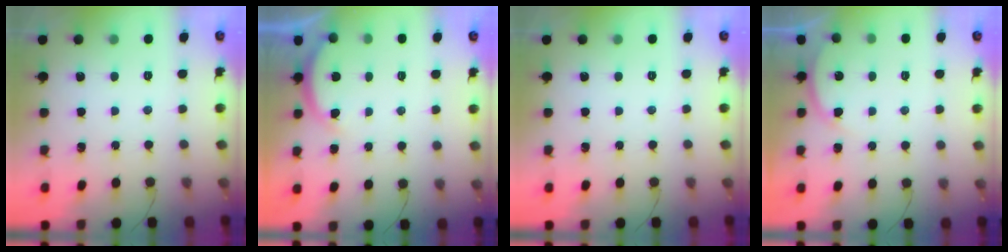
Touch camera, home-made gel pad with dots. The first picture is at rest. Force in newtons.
{"total": 3.9, "press": 3.9, "slide": 0.7}
{"total": 0.0}
{"total": 2.9, "press": 2.9, "slide": 0.5}